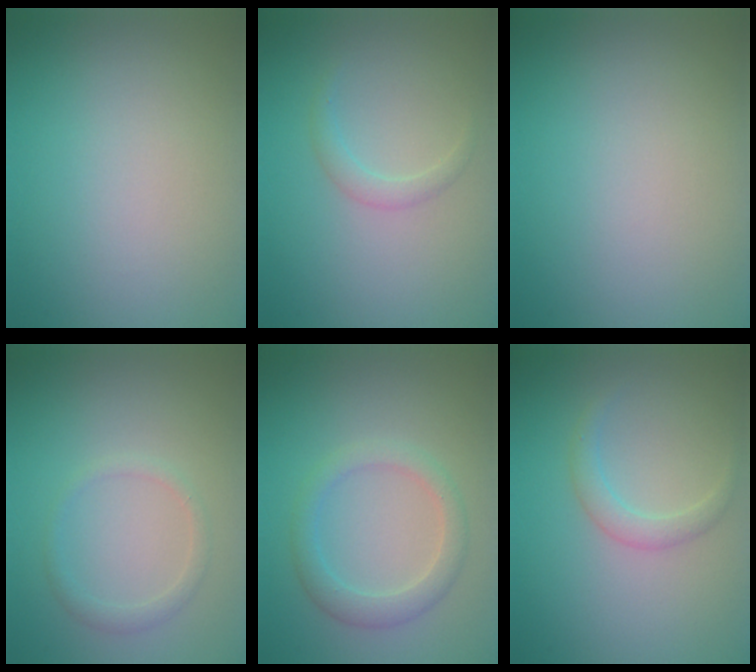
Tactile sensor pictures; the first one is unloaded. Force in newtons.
{"total": 1.3, "press": 1.3, "slide": 0.2}
{"total": 0.0}
{"total": 1.3, "press": 1.3, "slide": 0.0}
{"total": 2.6, "press": 2.6, "slide": 0.1}
{"total": 1.7, "press": 1.7, "slide": 0.1}